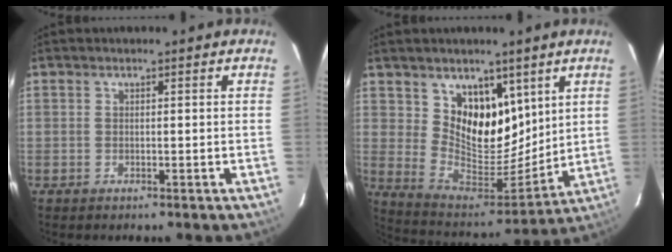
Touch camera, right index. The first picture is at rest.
{"total": 13.7, "force": [7.5, 9.3, 6.8], "torque": [-0.119, -0.029, 0.147]}